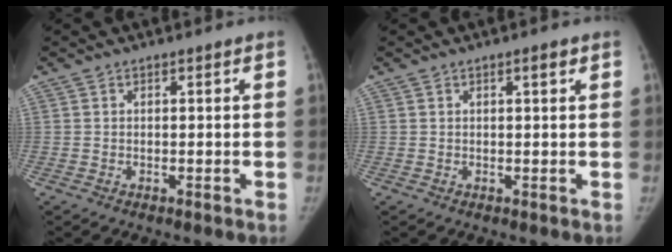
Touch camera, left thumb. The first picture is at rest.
{"total": 1.4, "force": [0.7, 0.3, 1.1], "torque": [-0.014, -0.001, 0.009]}